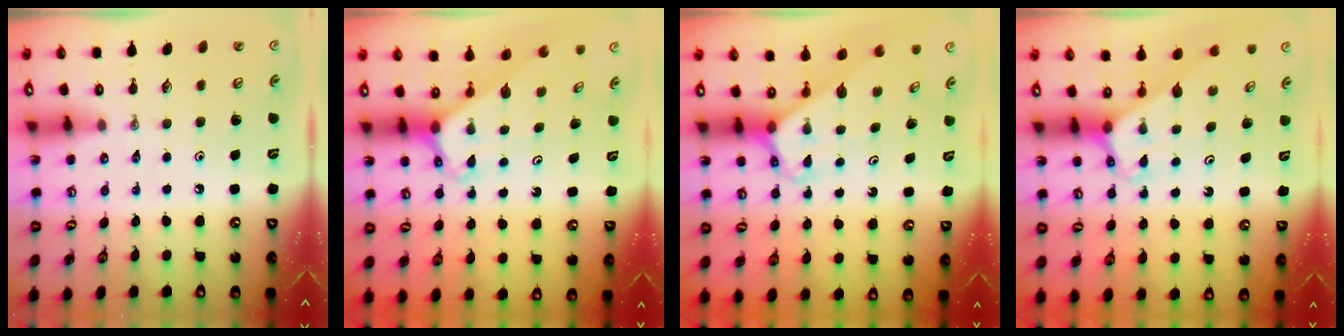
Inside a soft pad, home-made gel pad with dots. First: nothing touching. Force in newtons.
{"total": 2.8, "press": 2.8, "slide": 0.2}
{"total": 3.2, "press": 3.2, "slide": 0.3}
{"total": 3.1, "press": 3.1, "slide": 0.2}